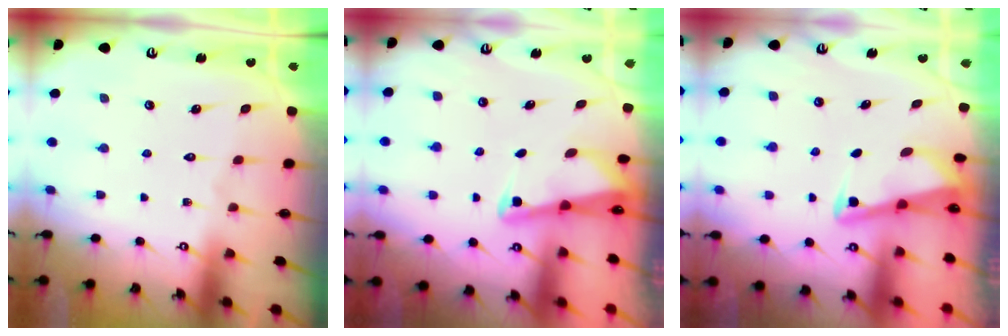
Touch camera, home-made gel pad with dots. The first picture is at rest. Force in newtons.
{"total": 2.3, "press": 2.3, "slide": 0.3}
{"total": 2.8, "press": 2.8, "slide": 0.4}